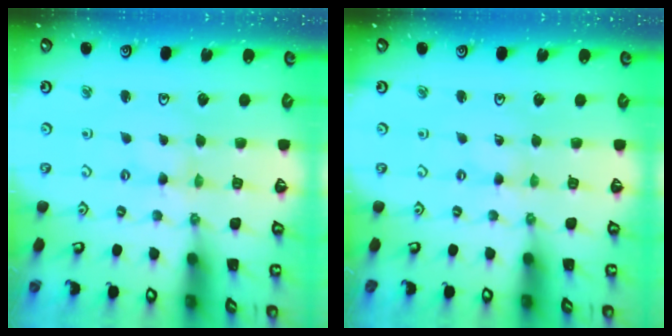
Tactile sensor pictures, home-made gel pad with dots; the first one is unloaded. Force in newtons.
{"total": 0.0}